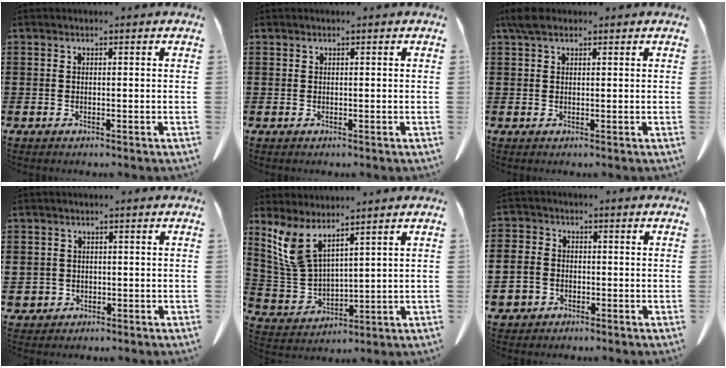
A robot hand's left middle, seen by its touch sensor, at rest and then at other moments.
{"total": 0.0}
{"total": 2.5, "force": [1.6, 1.1, 1.5], "torque": [-0.036, 0.005, 0.029]}
{"total": 1.9, "force": [0.0, 1.9, 0.1], "torque": [-0.014, 0.005, -0.003]}
{"total": 7.6, "force": [5.3, 2.4, 4.9], "torque": [-0.127, -0.019, 0.097]}
{"total": 4.7, "force": [-1.6, 4.2, 1.3], "torque": [-0.065, 0.001, -0.038]}